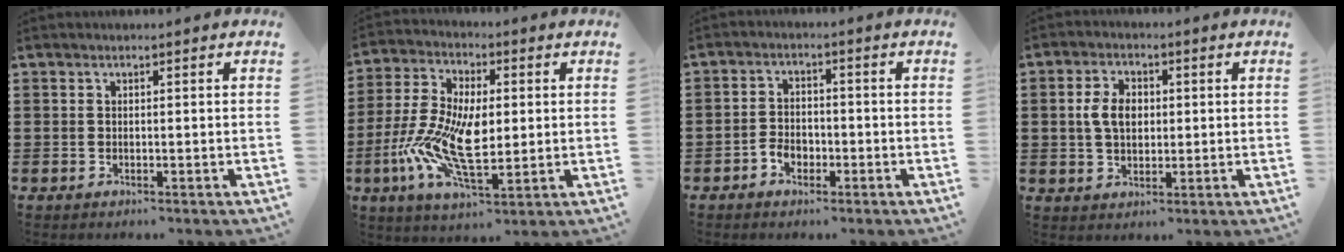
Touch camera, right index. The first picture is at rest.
{"total": 12.2, "force": [-1.4, 5.7, 10.7], "torque": [-0.248, -0.014, -0.029]}
{"total": 3.1, "force": [-1.6, 2.1, 1.5], "torque": [-0.032, 0.001, -0.032]}
{"total": 5.2, "force": [0.5, 3.5, 3.8], "torque": [-0.096, 0.009, 0.001]}